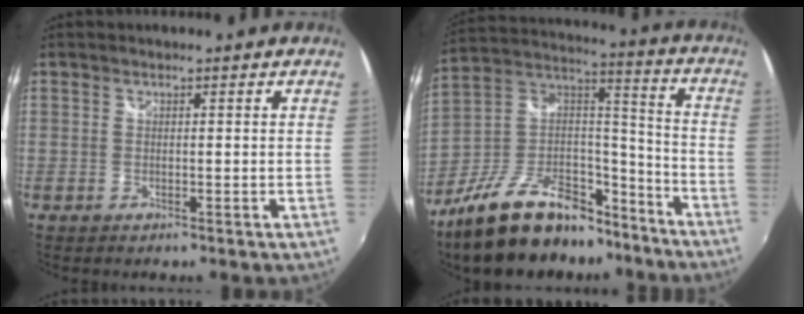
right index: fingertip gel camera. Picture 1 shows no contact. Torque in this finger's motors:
{"motor_torque": [-0.06, -0.79, -0.17, -0.17]}